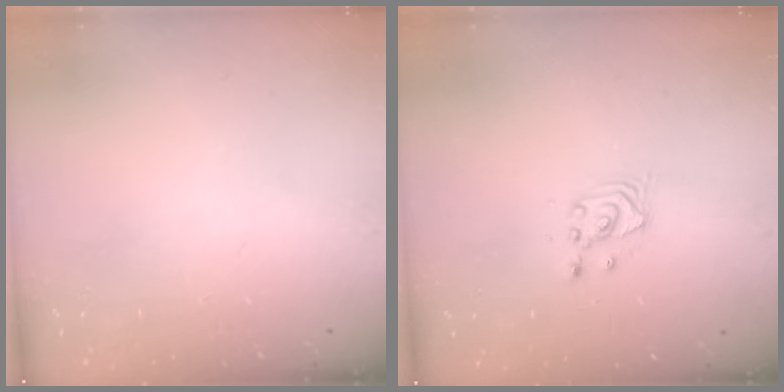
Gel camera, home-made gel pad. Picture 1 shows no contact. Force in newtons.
{"total": 3.4, "press": 3.4, "slide": 0.4}